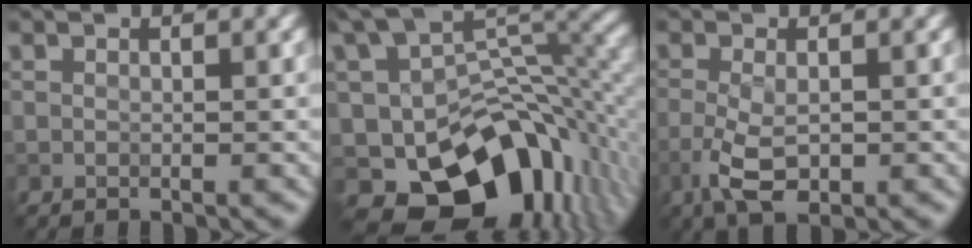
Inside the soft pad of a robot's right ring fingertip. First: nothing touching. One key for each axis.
{"total": 14.0, "fx": -4.3, "fy": 9.5, "fz": 9.4, "tx": -0.143, "ty": -0.027, "tz": -0.045}
{"total": 3.4, "fx": -1.5, "fy": 1.2, "fz": 2.8, "tx": -0.063, "ty": -0.008, "tz": -0.027}